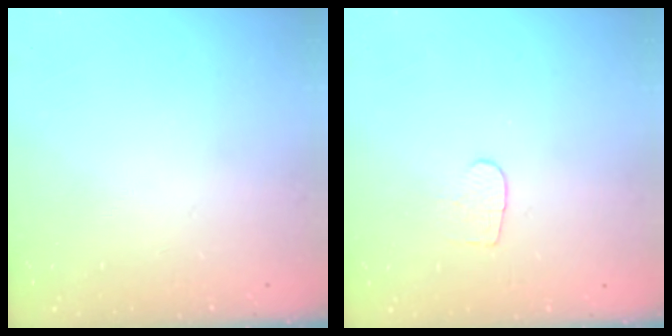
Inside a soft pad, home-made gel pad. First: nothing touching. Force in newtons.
{"total": 4.6, "press": 4.6, "slide": 0.2}